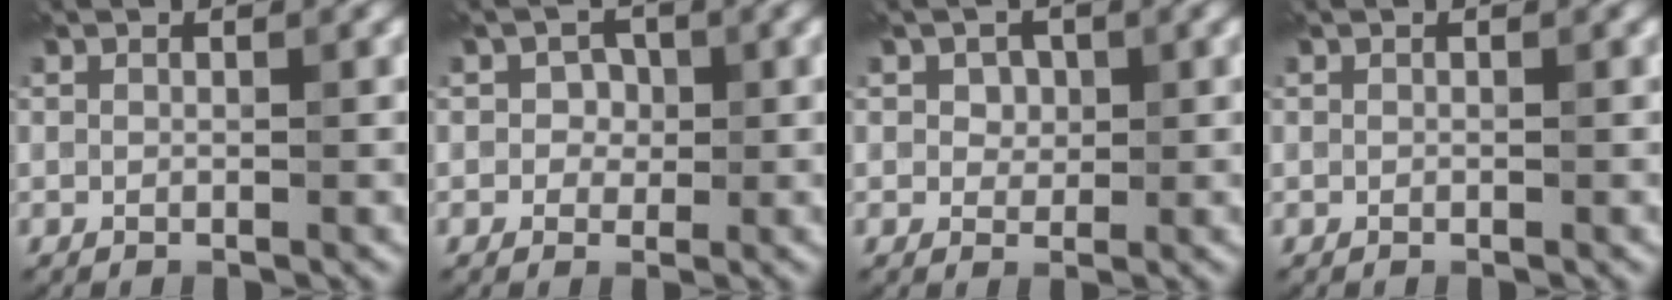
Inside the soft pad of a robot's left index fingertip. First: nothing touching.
{"total": 1.7, "force": [0.1, 1.6, 0.7], "torque": [0.001, 0.004, -0.005]}
{"total": 1.8, "force": [0.7, 1.4, 0.8], "torque": [-0.013, 0.007, 0.003]}
{"total": 0.0}